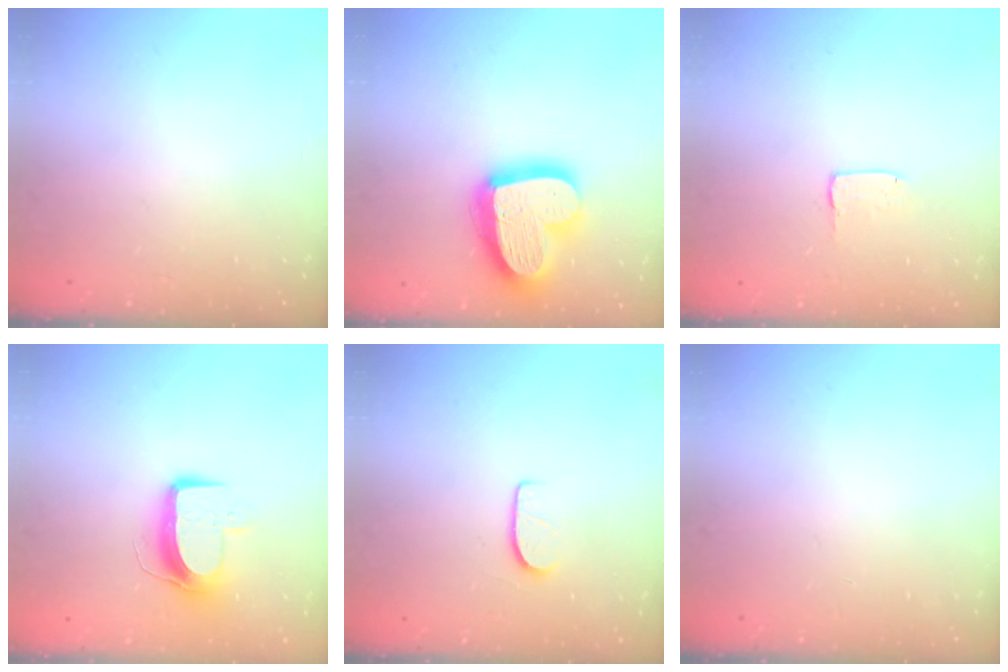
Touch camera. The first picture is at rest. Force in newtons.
{"total": 20.8, "press": 20.7, "slide": 1.9}
{"total": 1.7, "press": 1.6, "slide": 0.1}
{"total": 9.7, "press": 9.7, "slide": 0.6}
{"total": 6.3, "press": 6.3, "slide": 0.7}
{"total": 0.0}